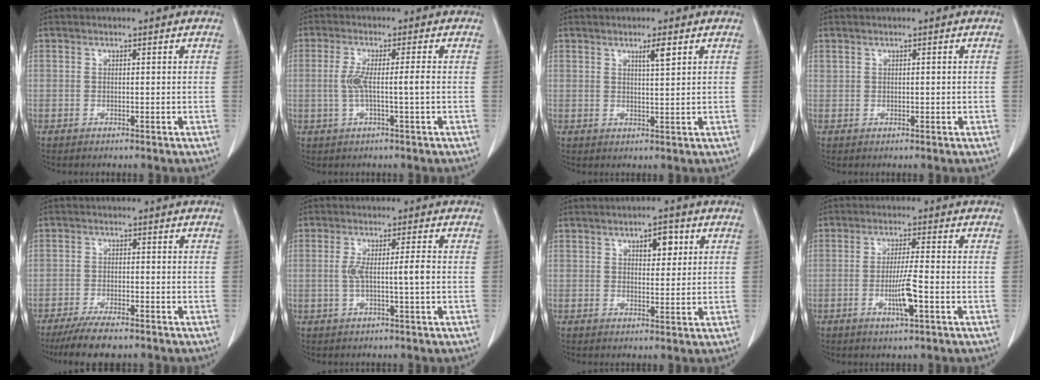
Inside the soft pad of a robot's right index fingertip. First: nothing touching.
{"total": 4.4, "force": [-0.5, -0.2, 4.4], "torque": [-0.091, 0.003, -0.007]}
{"total": 2.5, "force": [1.4, 0.0, 2.1], "torque": [-0.040, -0.002, 0.025]}
{"total": 0.5, "force": [0.3, 0.3, 0.3], "torque": [-0.006, 0.003, 0.008]}
{"total": 6.6, "force": [-5.3, 1.6, 3.6], "torque": [-0.059, -0.012, -0.089]}
{"total": 4.4, "force": [-0.4, 0.0, 4.4], "torque": [-0.085, 0.006, -0.003]}
{"total": 4.0, "force": [1.7, 1.8, 3.1], "torque": [-0.043, 0.003, 0.025]}
{"total": 5.5, "force": [-1.8, 0.0, 5.2], "torque": [-0.098, -0.009, -0.032]}